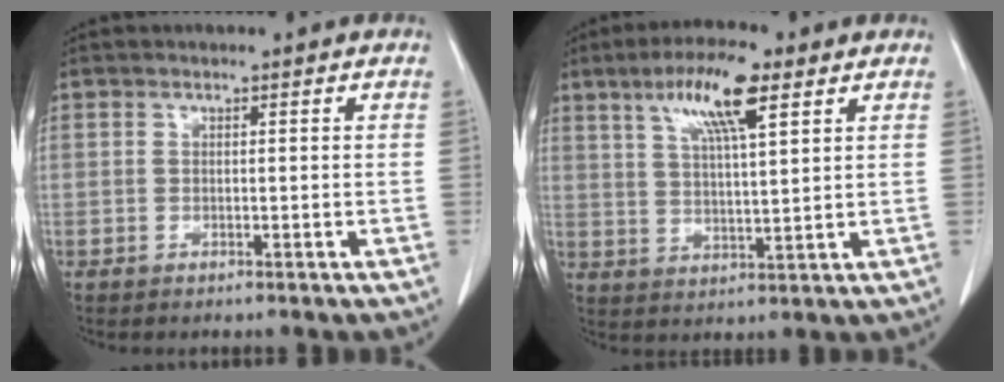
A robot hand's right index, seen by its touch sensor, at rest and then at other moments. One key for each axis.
{"total": 10.3, "fx": 5.4, "fy": 2.1, "fz": 8.5, "tx": -0.160, "ty": 0.010, "tz": 0.097}